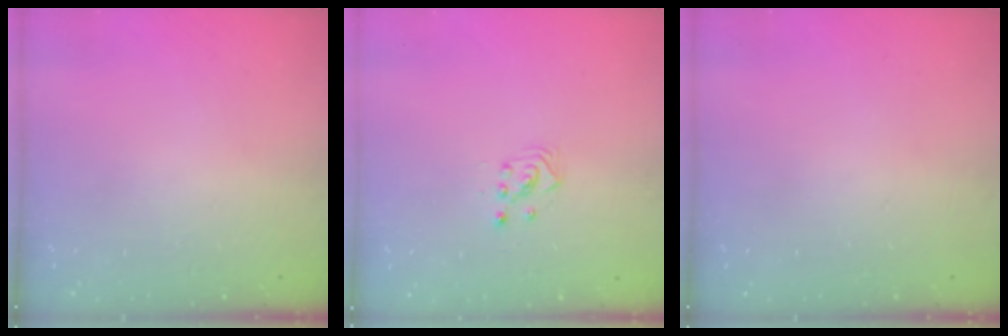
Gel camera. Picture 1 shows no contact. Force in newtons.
{"total": 2.2, "press": 2.2, "slide": 0.2}
{"total": 0.0}